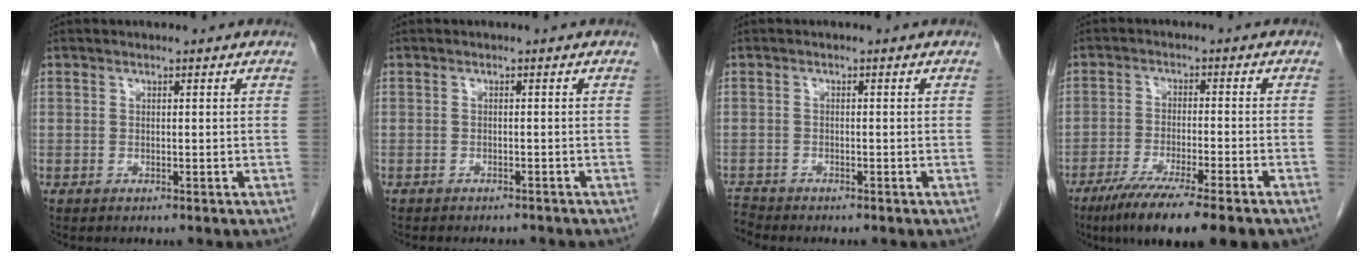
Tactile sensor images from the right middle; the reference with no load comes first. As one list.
[{"total": 3.7, "force": [-3.3, 1.1, 1.1], "torque": [-0.013, -0.003, -0.041]}, {"total": 1.8, "force": [-1.8, 0.0, -0.3], "torque": [0.004, -0.011, -0.033]}, {"total": 12.6, "force": [-9.0, 0.7, 8.7], "torque": [-0.139, -0.032, -0.142]}]